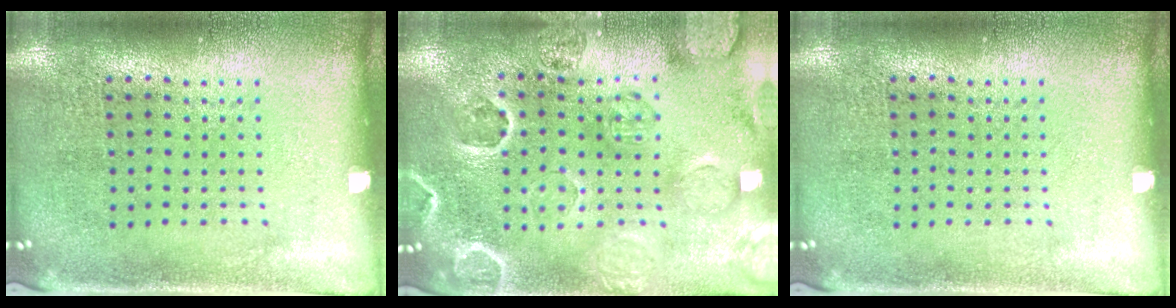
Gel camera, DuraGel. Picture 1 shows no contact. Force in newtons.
{"total": 2.8, "press": 2.7, "slide": 0.5}
{"total": 0.0}